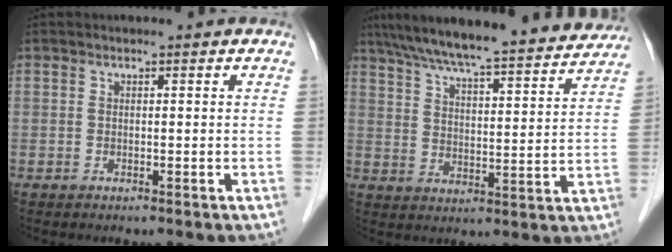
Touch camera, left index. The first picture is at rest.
{"total": 23.7, "force": [21.2, 2.4, 10.2], "torque": [-0.167, 0.000, 0.291]}